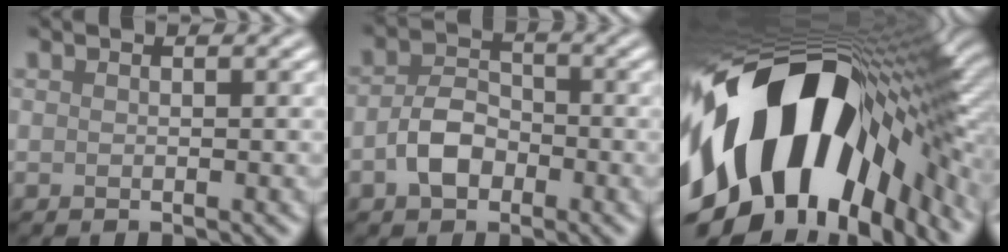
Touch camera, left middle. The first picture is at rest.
{"total": 3.7, "force": [-1.4, 2.5, 2.3], "torque": [-0.045, 0.006, -0.030]}
{"total": 19.2, "force": [-2.6, 11.0, 15.5], "torque": [-0.284, -0.024, -0.046]}